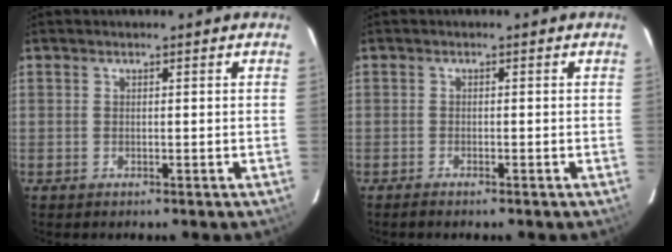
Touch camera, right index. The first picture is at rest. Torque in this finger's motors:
{"motor_torque": [0.02, 0.00, 0.01, 0.01]}